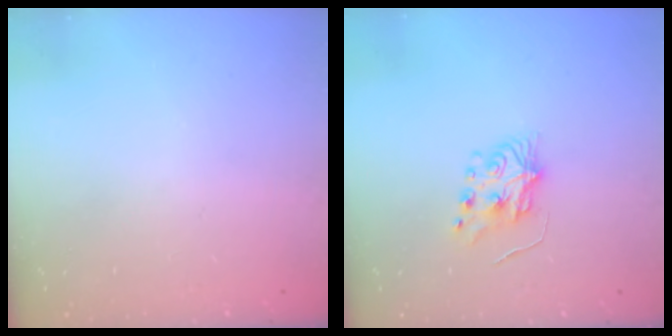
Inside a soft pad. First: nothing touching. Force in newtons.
{"total": 6.4, "press": 6.4, "slide": 0.5}